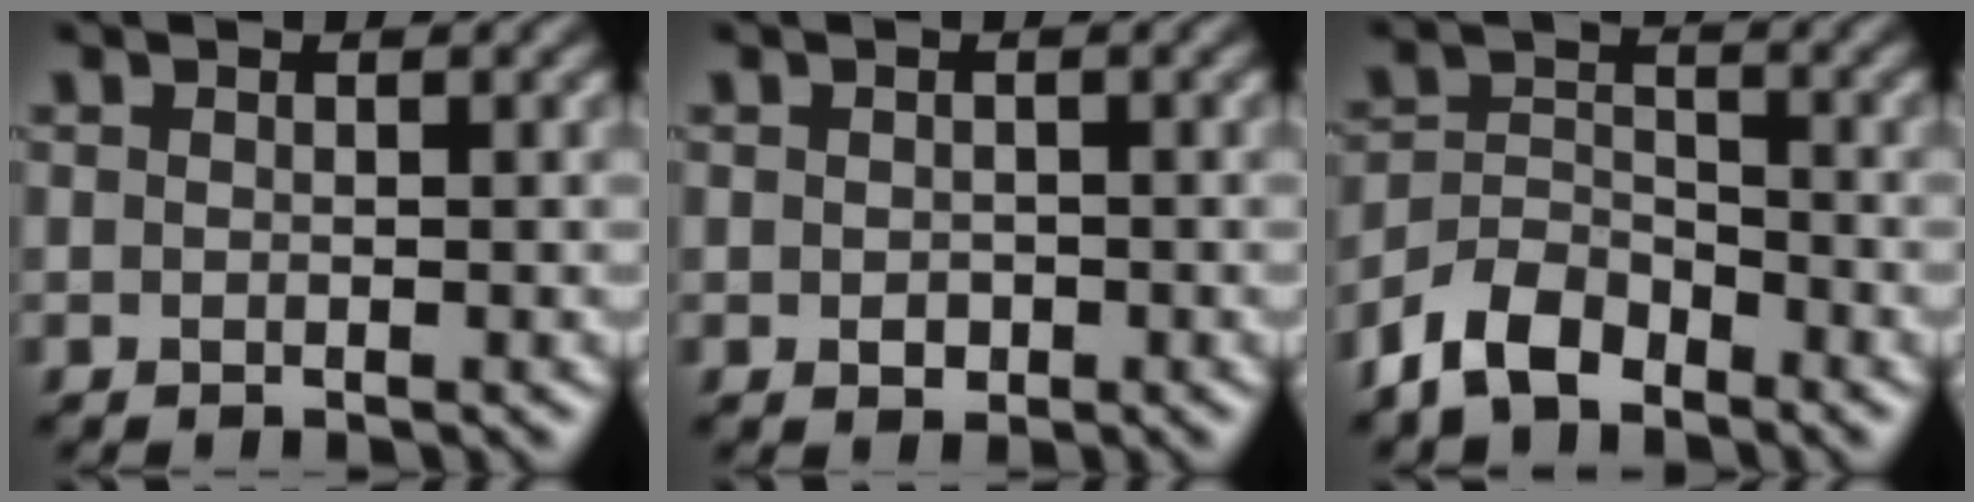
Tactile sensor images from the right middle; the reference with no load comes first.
{"total": 0.9, "force": [0.0, 0.7, 0.5], "torque": [-0.011, -0.003, -0.001]}
{"total": 4.5, "force": [-3.4, 2.2, 1.8], "torque": [-0.036, 0.001, -0.077]}